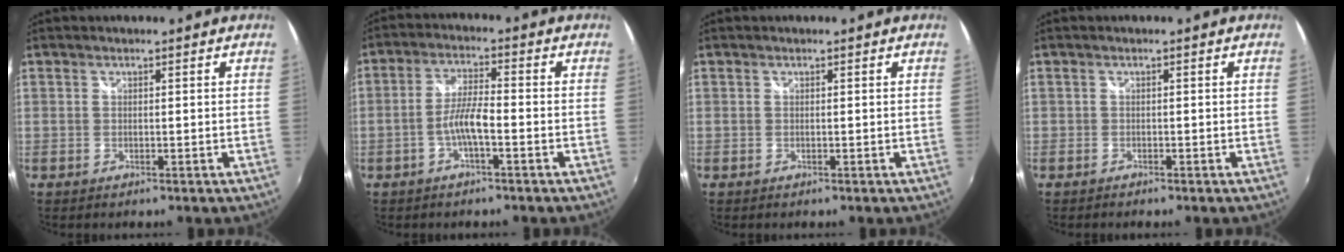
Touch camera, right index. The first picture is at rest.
{"total": 5.1, "force": [-2.1, 0.7, 4.6], "torque": [-0.096, 0.008, -0.039]}
{"total": 0.0}
{"total": 1.7, "force": [-0.3, -1.6, -0.6], "torque": [0.013, -0.009, -0.002]}